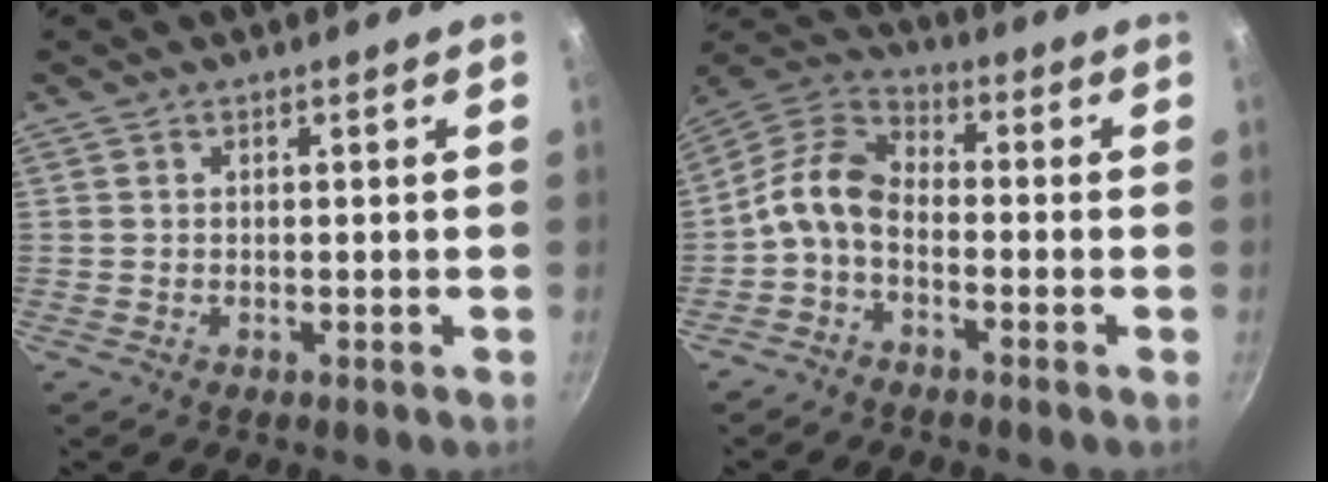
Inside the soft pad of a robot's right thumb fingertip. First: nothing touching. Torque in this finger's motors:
{"motor_torque": [0.89, 2.21, 1.14, -0.75, 0.13]}